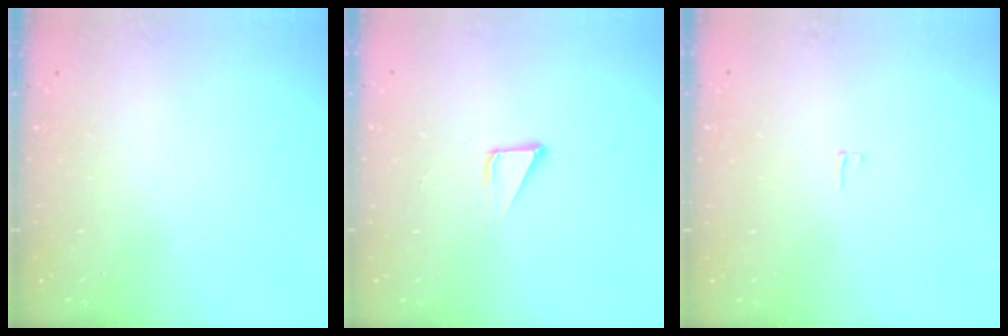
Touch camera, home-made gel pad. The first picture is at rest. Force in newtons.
{"total": 3.2, "press": 3.2, "slide": 0.1}
{"total": 2.0, "press": 2.0, "slide": 0.2}